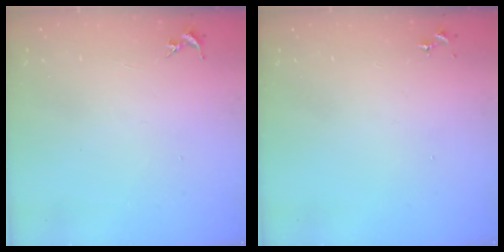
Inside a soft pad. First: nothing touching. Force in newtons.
{"total": 0.0}